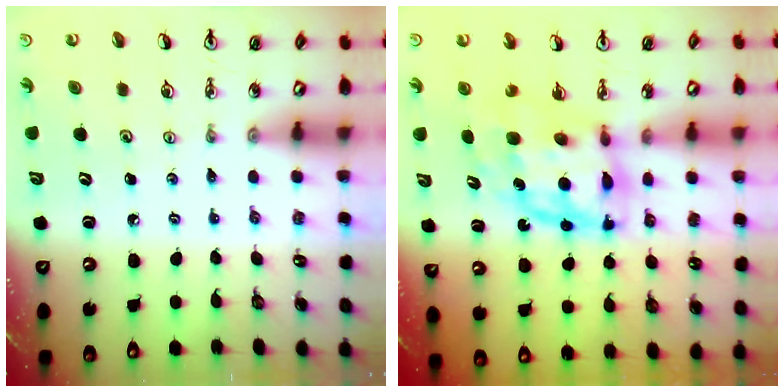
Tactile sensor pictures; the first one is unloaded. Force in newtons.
{"total": 10.3, "press": 10.3, "slide": 0.9}